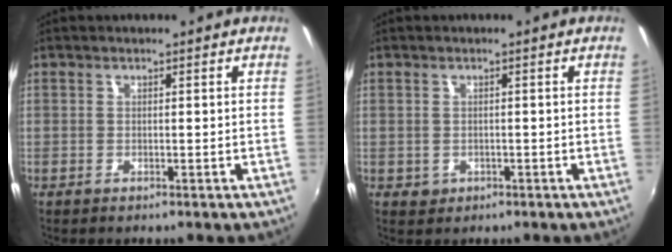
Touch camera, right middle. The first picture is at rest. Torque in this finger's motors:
{"motor_torque": [0.17, -0.11, 0.03, 0.00]}